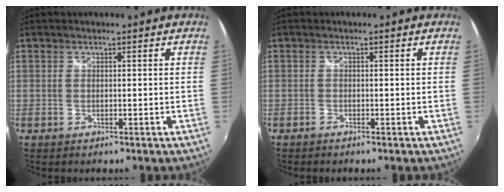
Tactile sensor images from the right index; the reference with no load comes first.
{"total": 0.7, "force": [-0.6, 0.3, 0.2], "torque": [-0.006, -0.002, -0.015]}